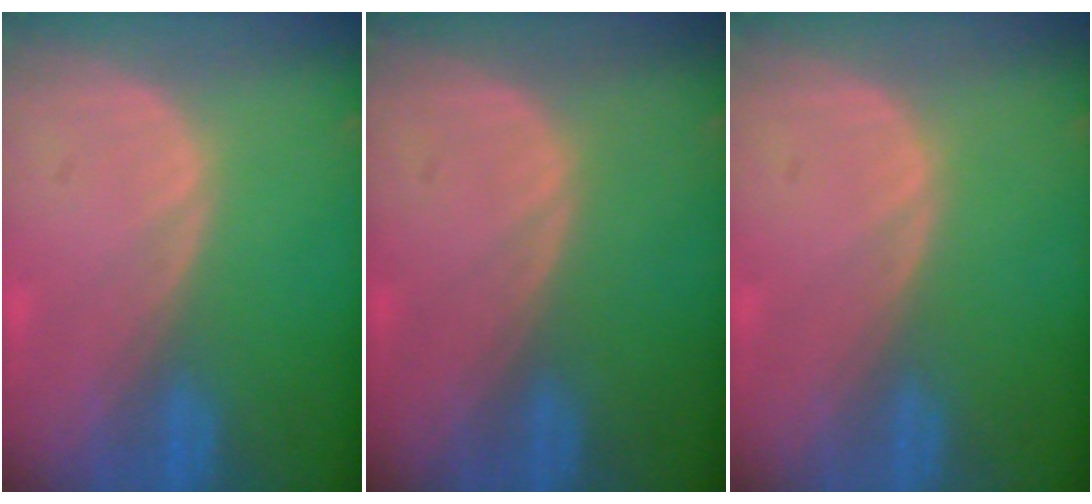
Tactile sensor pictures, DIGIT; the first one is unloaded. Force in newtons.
{"total": 0.0}
{"total": 0.0}